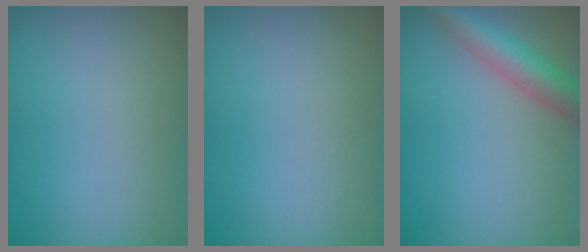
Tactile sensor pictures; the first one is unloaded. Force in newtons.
{"total": 0.0}
{"total": 4.9, "press": 4.9, "slide": 0.3}